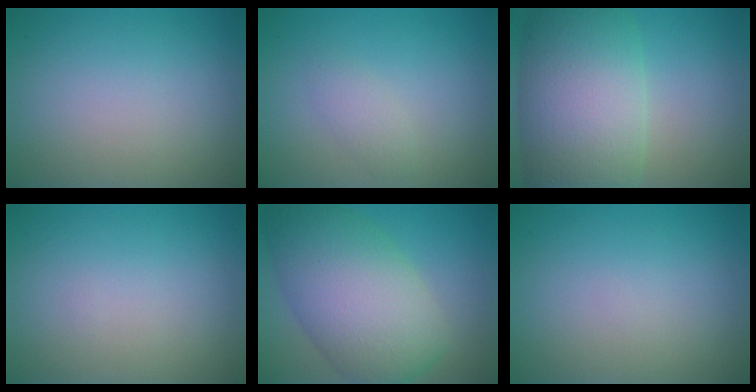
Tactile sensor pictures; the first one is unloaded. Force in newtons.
{"total": 1.3, "press": 1.3, "slide": 0.0}
{"total": 11.7, "press": 11.7, "slide": 0.1}
{"total": 0.0}
{"total": 9.9, "press": 9.9, "slide": 0.4}
{"total": 0.0}